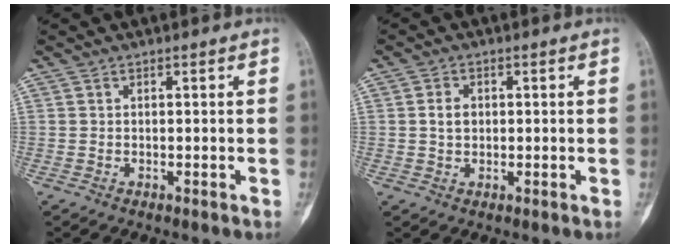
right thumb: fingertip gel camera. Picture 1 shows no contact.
{"total": 2.7, "force": [0.3, 2.0, 1.7], "torque": [-0.025, 0.004, 0.004]}